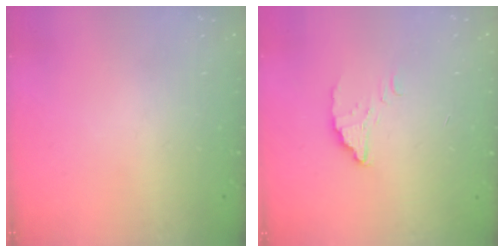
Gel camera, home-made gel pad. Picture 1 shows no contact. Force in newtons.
{"total": 2.5, "press": 2.5, "slide": 0.3}